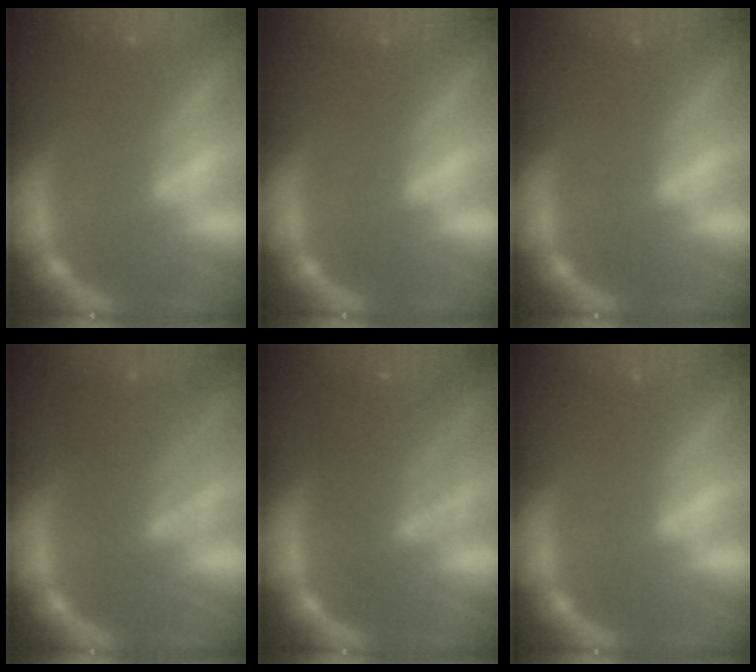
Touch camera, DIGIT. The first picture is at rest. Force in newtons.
{"total": 0.0}
{"total": 0.0}
{"total": 5.6}
{"total": 6.5}
{"total": 0.0}